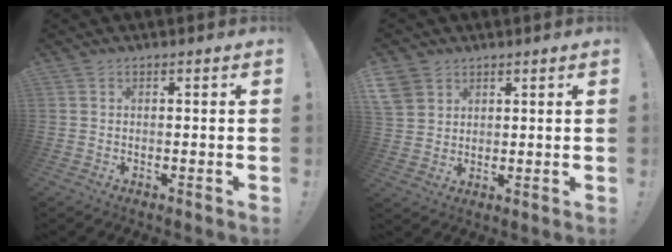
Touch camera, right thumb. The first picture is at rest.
{"total": 6.3, "force": [3.7, 4.9, 1.7], "torque": [-0.025, -0.021, 0.076]}